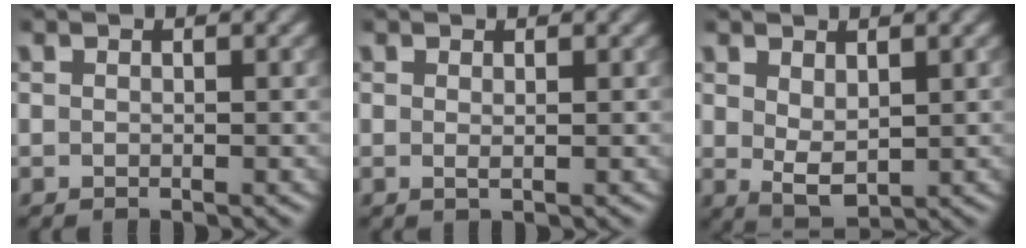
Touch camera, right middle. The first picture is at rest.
{"total": 0.6, "force": [0.2, 0.1, 0.6], "torque": [-0.011, -0.002, 0.003]}
{"total": 2.6, "force": [0.9, 1.4, 2.0], "torque": [-0.042, -0.007, 0.024]}